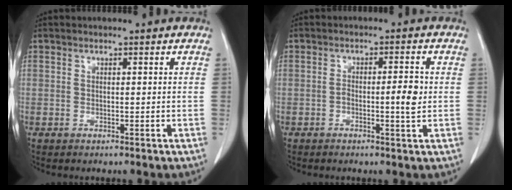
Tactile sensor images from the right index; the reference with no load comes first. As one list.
[{"total": 3.7, "force": [-0.5, 0.6, 3.6], "torque": [-0.056, 0.003, -0.006]}]